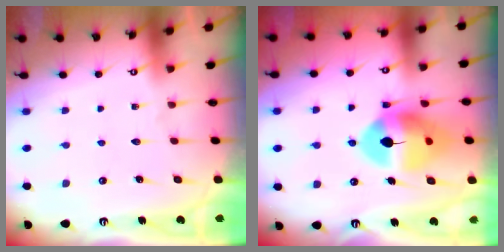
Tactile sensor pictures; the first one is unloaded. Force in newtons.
{"total": 14.1, "press": 14.0, "slide": 1.8}